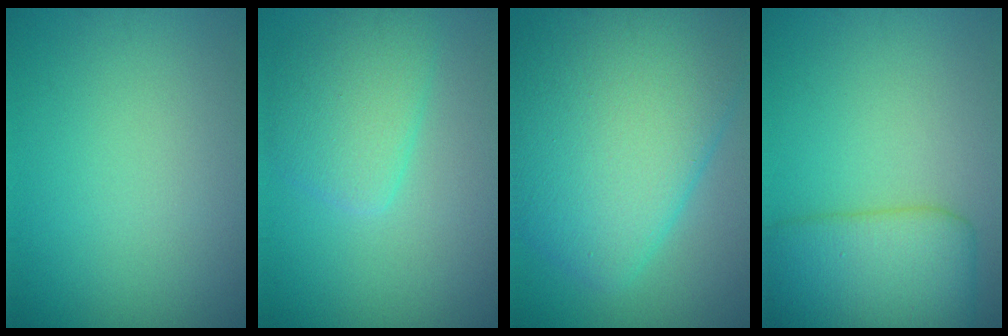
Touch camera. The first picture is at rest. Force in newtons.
{"total": 3.9, "press": 3.9, "slide": 0.3}
{"total": 11.3, "press": 11.3, "slide": 0.3}
{"total": 6.5, "press": 6.4, "slide": 0.2}